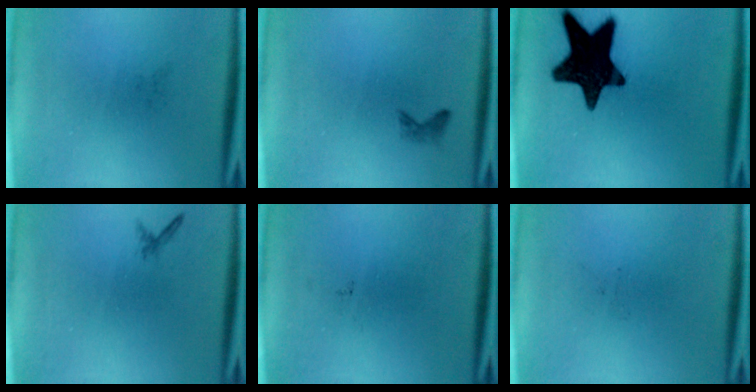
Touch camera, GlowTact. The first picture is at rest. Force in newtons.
{"total": 0.8}
{"total": 17.4}
{"total": 0.6}
{"total": 0.0}
{"total": 0.0}